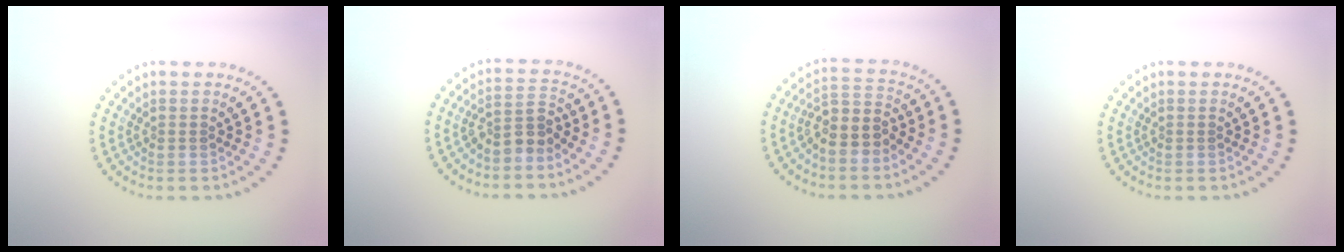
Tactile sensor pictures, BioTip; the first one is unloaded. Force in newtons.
{"total": 2.9, "press": 2.4, "slide": 1.6}
{"total": 3.4, "press": 2.9, "slide": 1.6}
{"total": 0.0}